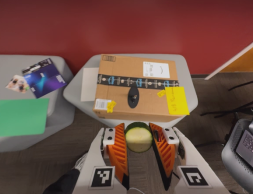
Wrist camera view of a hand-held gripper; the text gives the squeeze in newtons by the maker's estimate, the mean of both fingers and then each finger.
{"total": 11.7, "left": 11.8, "right": 11.5}